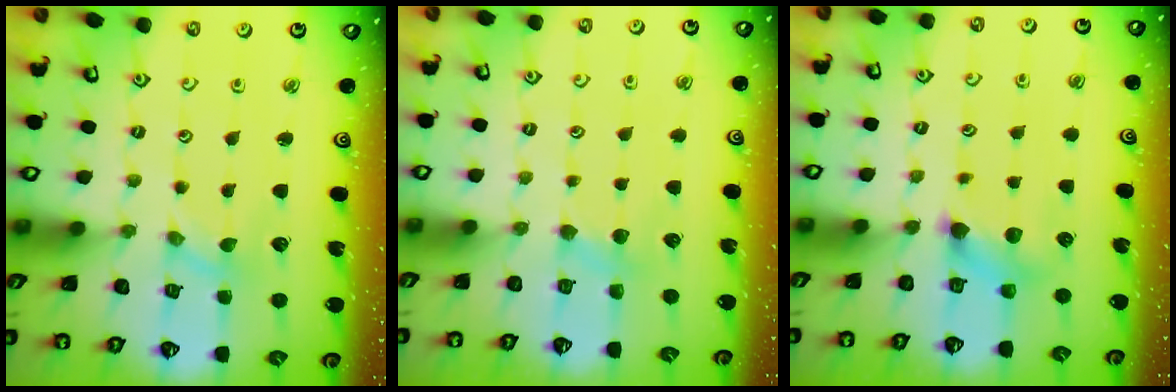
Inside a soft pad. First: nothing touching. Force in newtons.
{"total": 3.8, "press": 3.8, "slide": 0.5}
{"total": 5.9, "press": 5.9, "slide": 0.7}